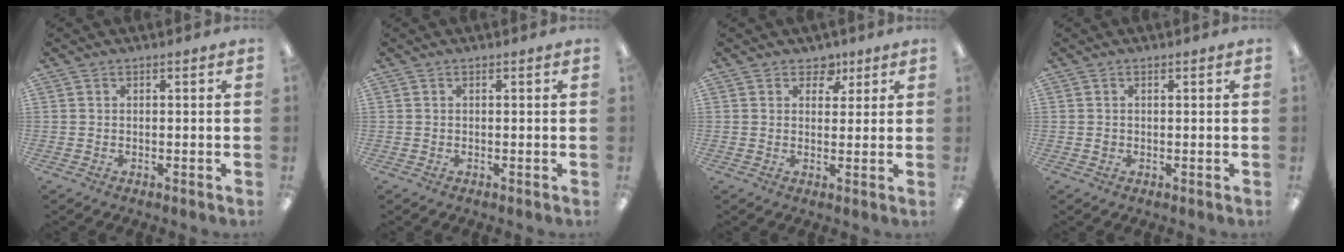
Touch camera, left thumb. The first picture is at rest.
{"total": 0.0}
{"total": 4.3, "force": [2.5, 3.0, 1.6], "torque": [-0.009, -0.010, 0.041]}
{"total": 0.6, "force": [0.0, 0.6, 0.2], "torque": [-0.006, 0.005, -0.001]}